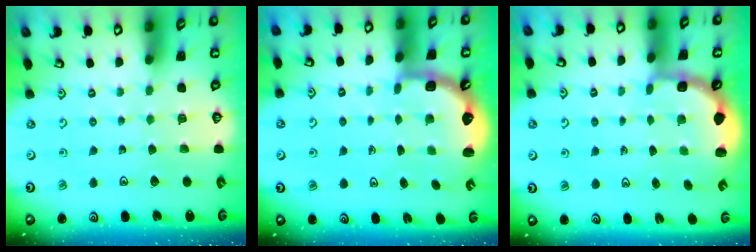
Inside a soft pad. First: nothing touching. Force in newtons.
{"total": 2.6, "press": 2.2, "slide": 1.4}
{"total": 2.5, "press": 1.9, "slide": 1.6}